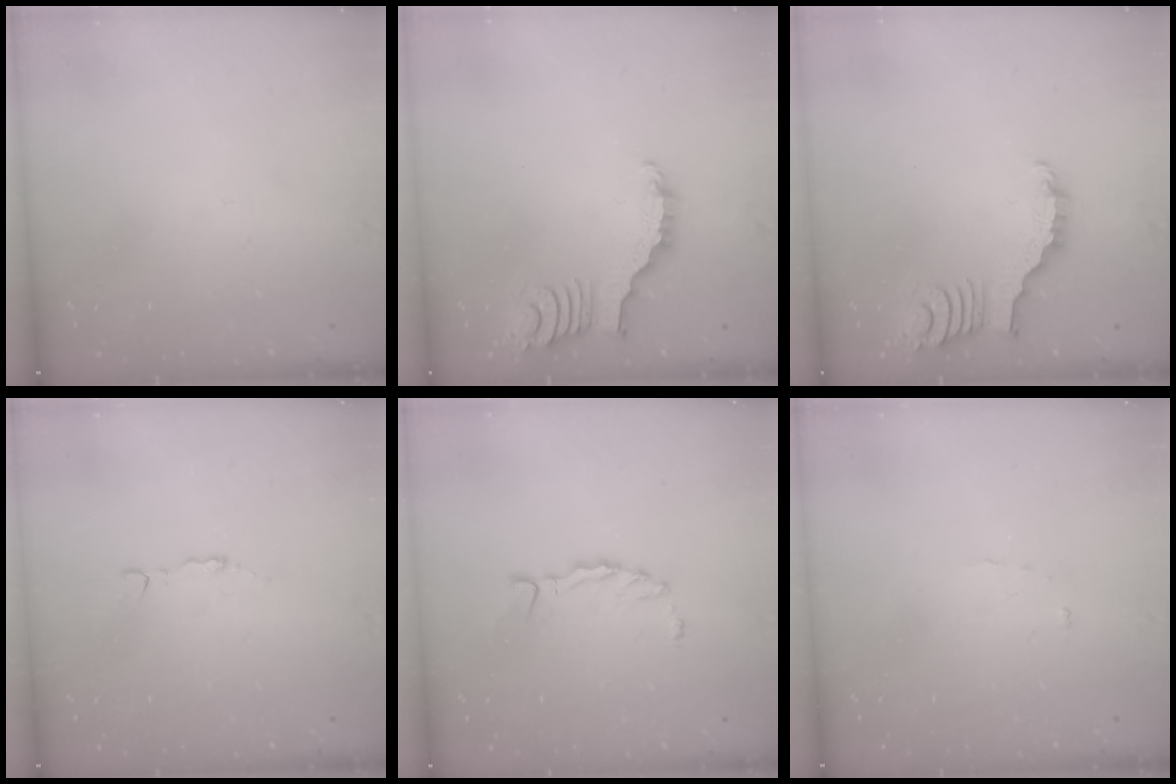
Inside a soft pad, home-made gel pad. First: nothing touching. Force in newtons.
{"total": 2.2, "press": 2.2, "slide": 0.4}
{"total": 2.2, "press": 2.2, "slide": 0.4}
{"total": 1.2, "press": 1.2, "slide": 0.1}
{"total": 2.7, "press": 2.7, "slide": 0.2}
{"total": 2.6, "press": 2.6, "slide": 0.3}